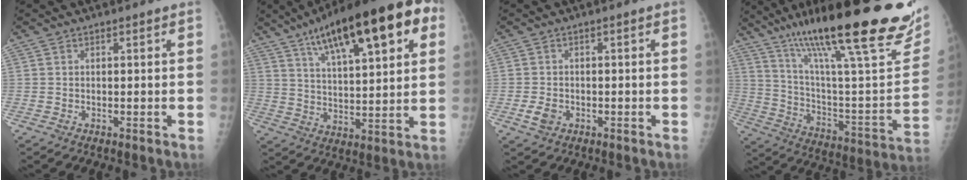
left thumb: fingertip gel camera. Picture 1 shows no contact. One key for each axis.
{"total": 24.0, "fx": 11.2, "fy": 7.7, "fz": 19.7, "tx": -0.278, "ty": 0.001, "tz": 0.172}
{"total": 2.8, "fx": -1.1, "fy": 2.0, "fz": 1.7, "tx": -0.031, "ty": 0.004, "tz": -0.018}
{"total": 34.7, "fx": 22.8, "fy": 6.4, "fz": 25.3, "tx": -0.344, "ty": -0.063, "tz": 0.353}